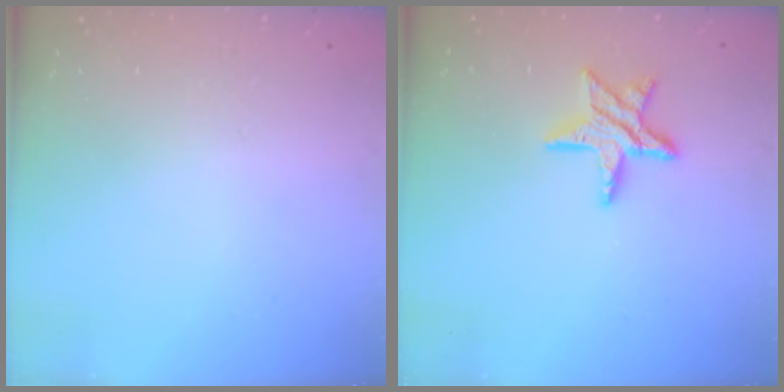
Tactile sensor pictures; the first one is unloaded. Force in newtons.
{"total": 11.6, "press": 11.5, "slide": 0.8}